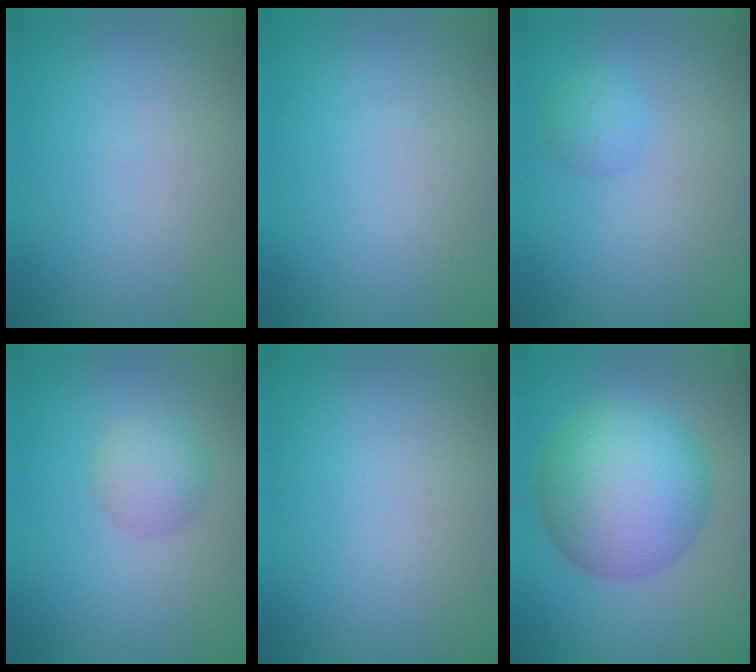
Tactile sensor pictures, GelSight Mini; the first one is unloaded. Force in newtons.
{"total": 0.0}
{"total": 1.4, "press": 1.3, "slide": 0.2}
{"total": 2.3, "press": 2.3, "slide": 0.0}
{"total": 0.0}
{"total": 9.8, "press": 9.8, "slide": 0.1}